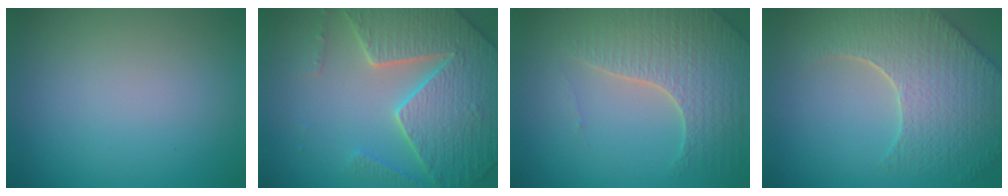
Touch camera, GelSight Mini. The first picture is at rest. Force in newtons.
{"total": 7.5, "press": 7.3, "slide": 2.0}
{"total": 4.6, "press": 4.5, "slide": 1.1}
{"total": 8.2, "press": 5.9, "slide": 5.6}